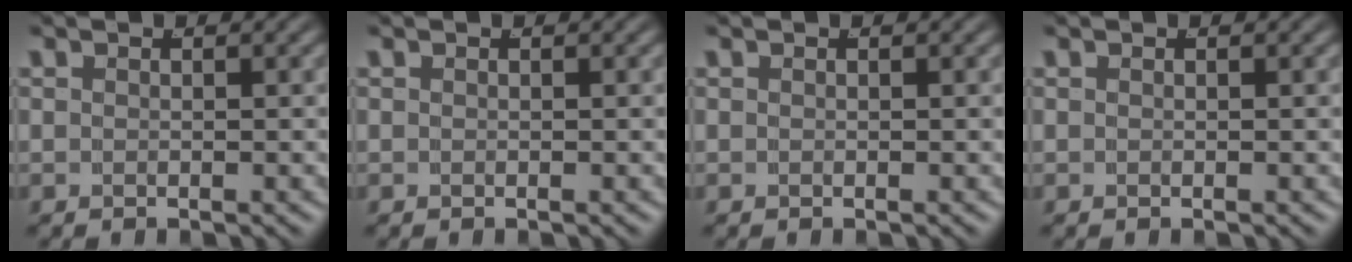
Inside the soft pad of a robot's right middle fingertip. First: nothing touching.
{"total": 0.0}
{"total": 0.0}
{"total": 0.0}